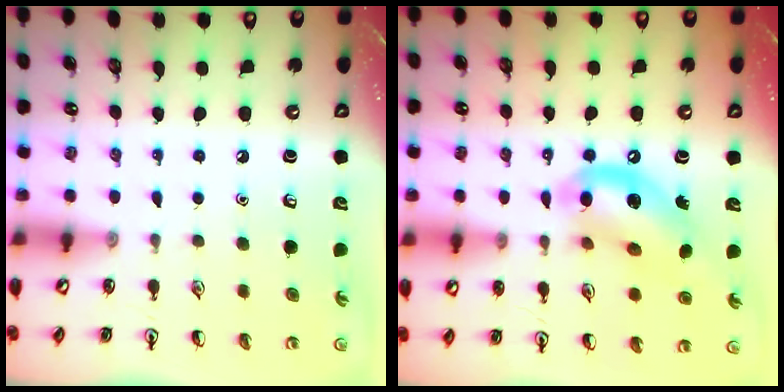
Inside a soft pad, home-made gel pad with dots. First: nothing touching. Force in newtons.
{"total": 12.2, "press": 11.5, "slide": 4.1}